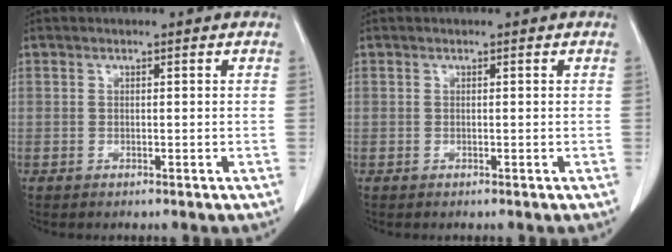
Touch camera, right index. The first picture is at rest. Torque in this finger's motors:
{"motor_torque": [0.01, 0.02, 0.02, 0.01]}